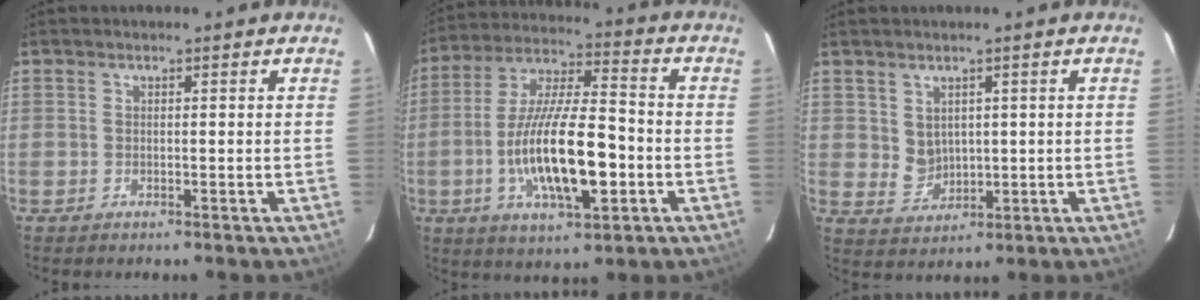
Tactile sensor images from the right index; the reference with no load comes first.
{"total": 18.1, "force": [-4.5, 5.3, 16.8], "torque": [-0.322, -0.005, -0.078]}
{"total": 4.1, "force": [1.5, 3.4, 1.8], "torque": [-0.031, 0.001, 0.043]}